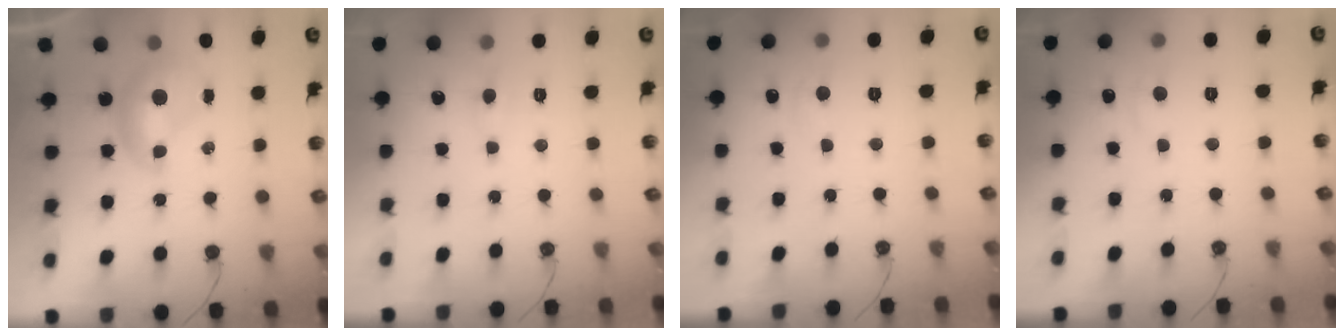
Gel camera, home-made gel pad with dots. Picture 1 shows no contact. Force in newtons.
{"total": 1.6, "press": 1.6, "slide": 0.5}
{"total": 0.9, "press": 0.6, "slide": 0.7}
{"total": 0.9, "press": 0.5, "slide": 0.8}